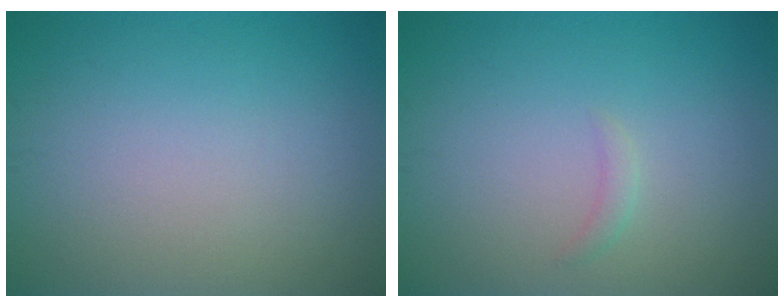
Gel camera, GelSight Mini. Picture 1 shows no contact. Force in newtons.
{"total": 0.8, "press": 0.8, "slide": 0.1}